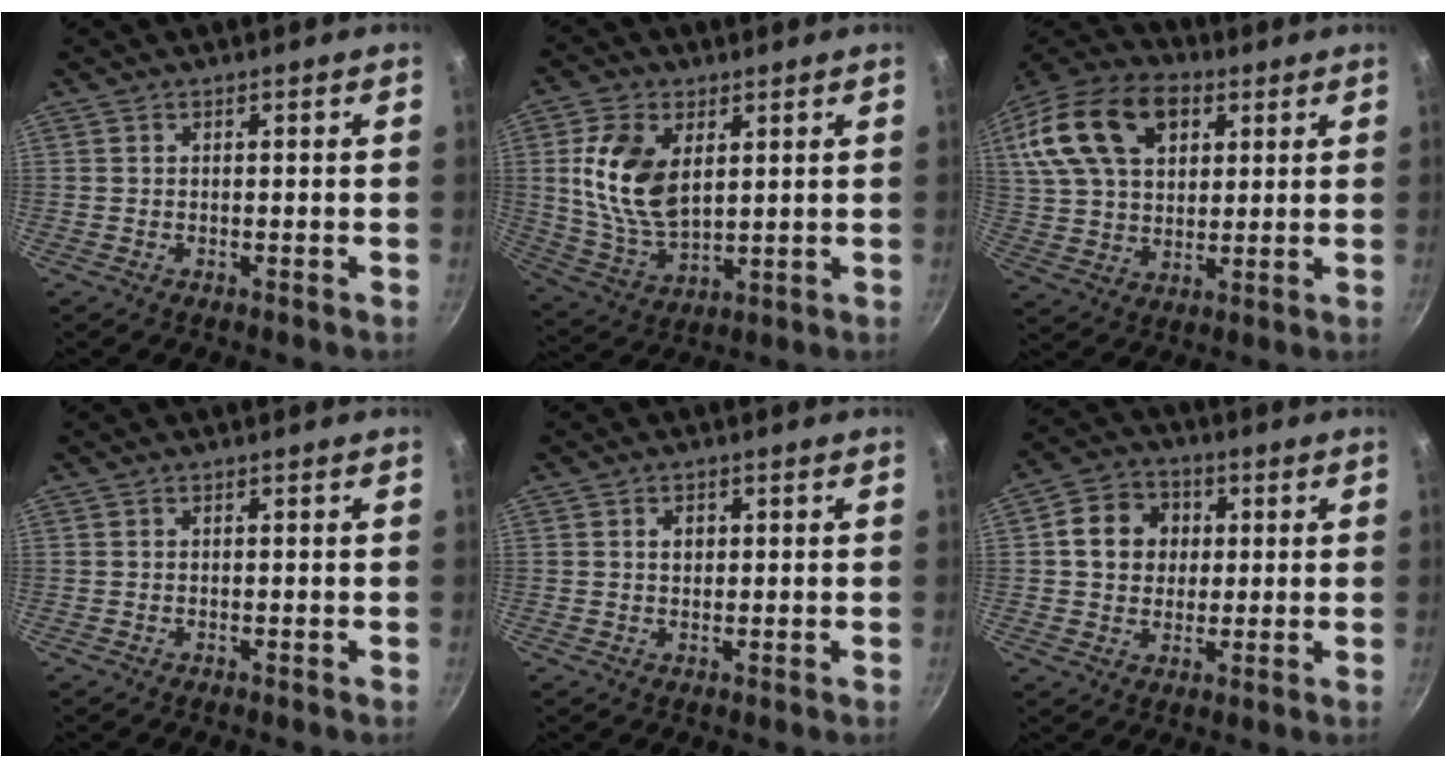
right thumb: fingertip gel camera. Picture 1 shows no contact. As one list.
[{"total": 13.7, "force": [3.4, 8.2, 10.4], "torque": [-0.190, -0.020, 0.075]}, {"total": 21.8, "force": [8.3, 14.1, 14.4], "torque": [-0.256, 0.009, 0.142]}, {"total": 0.0}, {"total": 2.2, "force": [0.5, 1.6, 1.3], "torque": [-0.011, 0.002, 0.009]}, {"total": 9.7, "force": [1.8, 8.3, 4.7], "torque": [-0.053, 0.011, 0.020]}]